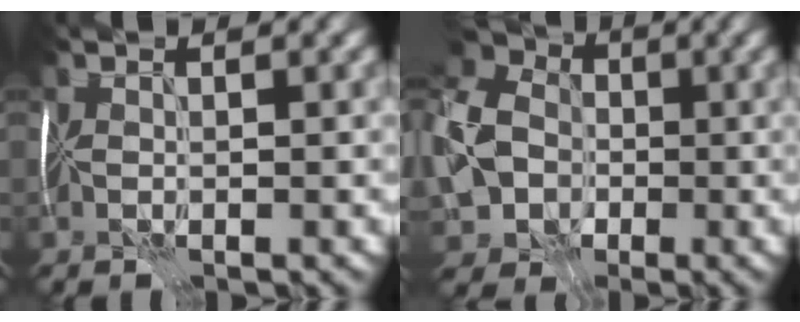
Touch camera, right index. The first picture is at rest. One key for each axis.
{"total": 9.9, "fx": -2.2, "fy": 8.0, "fz": 5.5, "tx": -0.137, "ty": -0.011, "tz": -0.044}